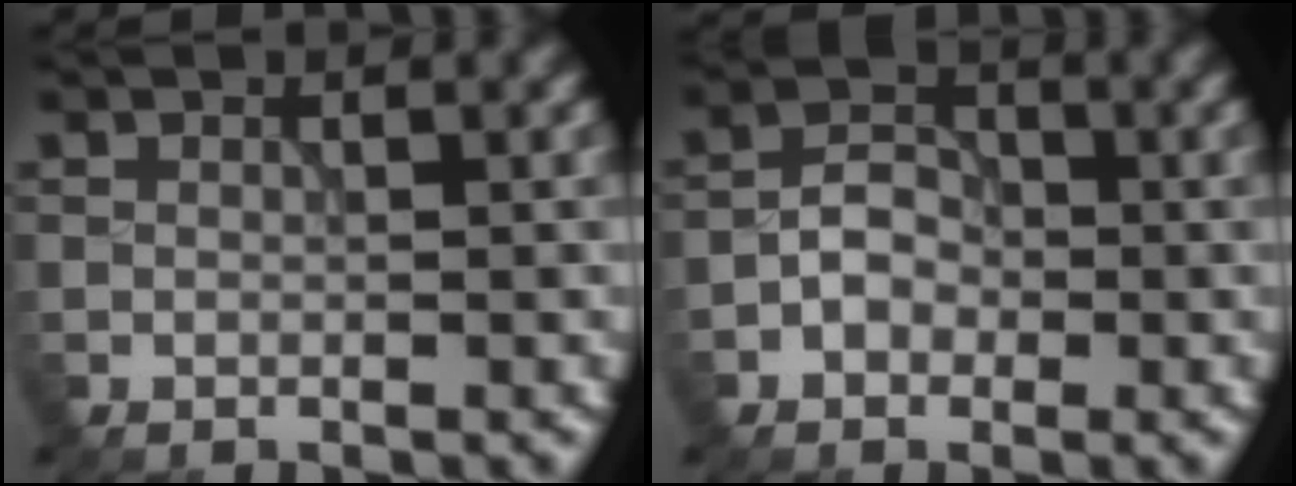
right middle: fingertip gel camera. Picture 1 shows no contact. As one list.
[{"total": 2.7, "force": [-1.0, 2.0, 1.5], "torque": [-0.023, 0.007, -0.023]}]